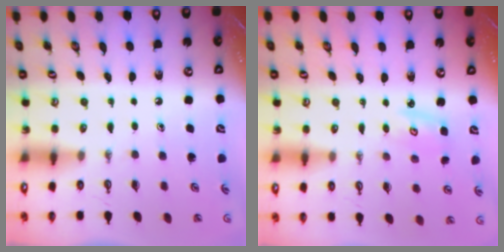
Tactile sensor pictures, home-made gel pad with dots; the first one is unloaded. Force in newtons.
{"total": 2.3, "press": 2.3, "slide": 0.2}